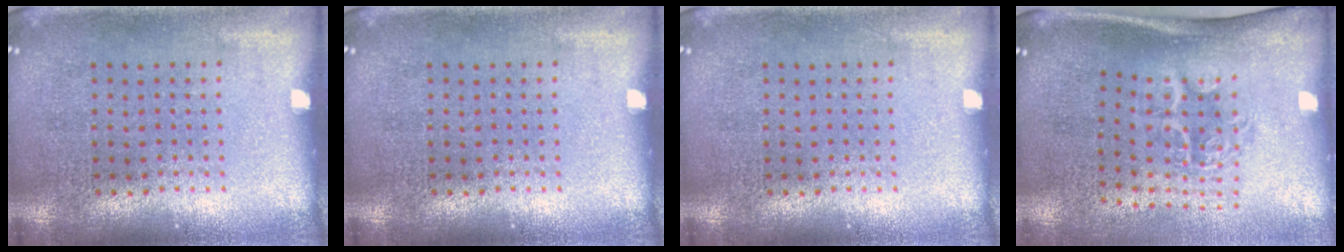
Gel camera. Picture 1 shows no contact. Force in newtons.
{"total": 0.0}
{"total": 0.0}
{"total": 1.9, "press": 1.2, "slide": 1.4}